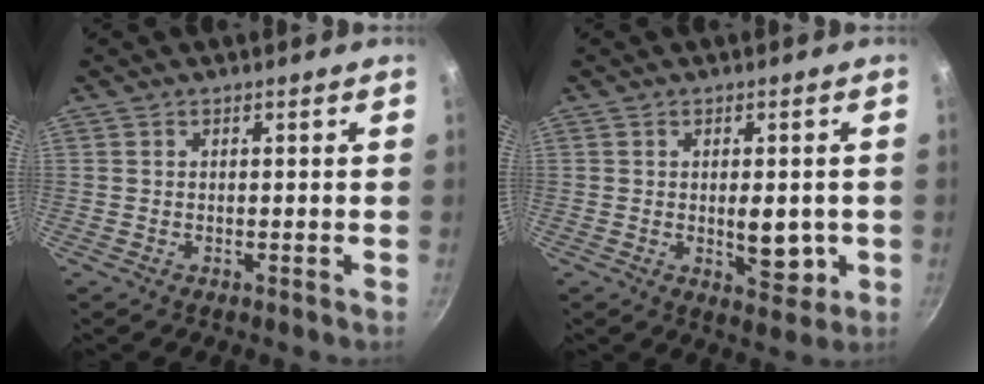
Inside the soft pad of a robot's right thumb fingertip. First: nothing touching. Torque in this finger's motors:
{"motor_torque": [1.78, 1.62, 1.33, -0.79, 0.17]}